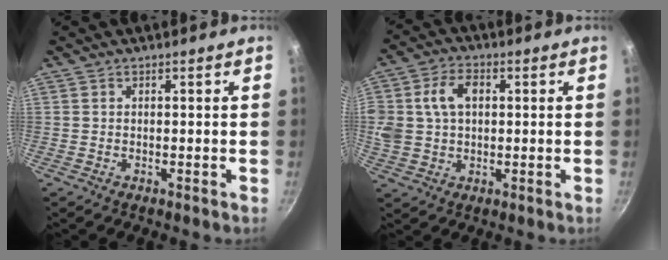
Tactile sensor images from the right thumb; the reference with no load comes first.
{"total": 12.2, "force": [2.3, 9.1, 7.7], "torque": [-0.157, 0.023, 0.039]}